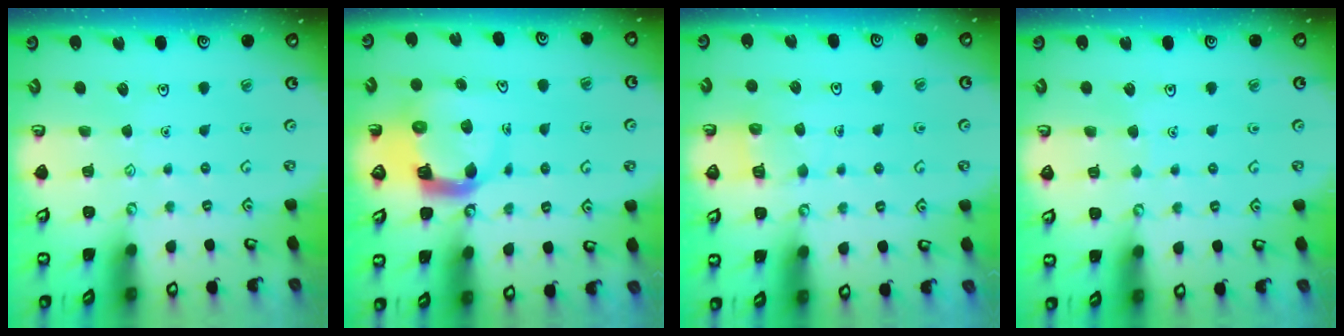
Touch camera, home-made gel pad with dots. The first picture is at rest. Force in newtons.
{"total": 7.3, "press": 7.2, "slide": 0.8}
{"total": 5.1, "press": 5.1, "slide": 0.6}
{"total": 1.3, "press": 1.3, "slide": 0.1}